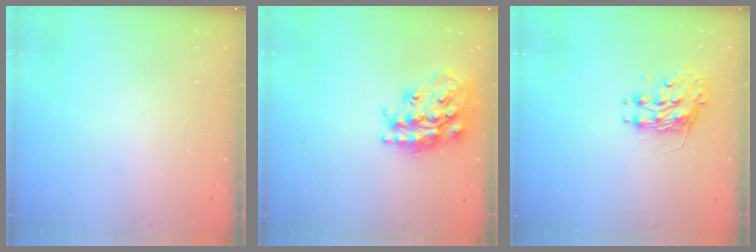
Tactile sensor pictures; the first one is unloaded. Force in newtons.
{"total": 21.4, "press": 21.4, "slide": 1.6}
{"total": 8.3, "press": 8.3, "slide": 0.1}